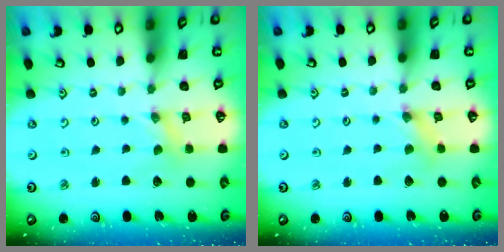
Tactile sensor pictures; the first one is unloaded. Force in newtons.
{"total": 1.4, "press": 1.4, "slide": 0.2}